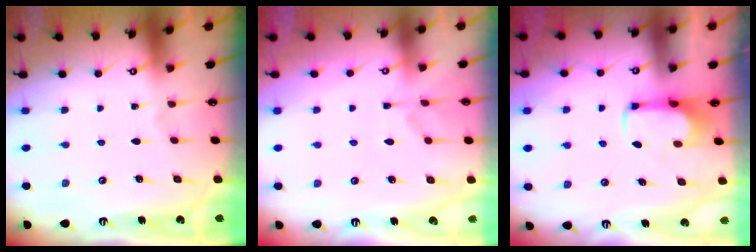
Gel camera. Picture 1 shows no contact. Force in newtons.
{"total": 4.4, "press": 4.2, "slide": 1.2}
{"total": 2.0, "press": 2.0, "slide": 0.3}